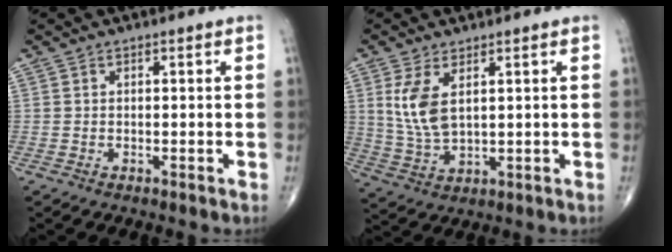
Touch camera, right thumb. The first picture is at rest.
{"total": 7.8, "force": [2.5, 3.7, 6.4], "torque": [-0.134, -0.013, 0.062]}